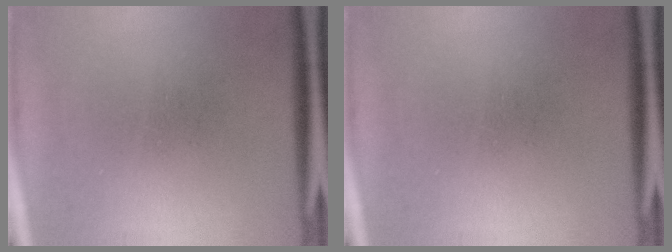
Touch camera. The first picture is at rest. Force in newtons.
{"total": 0.0}